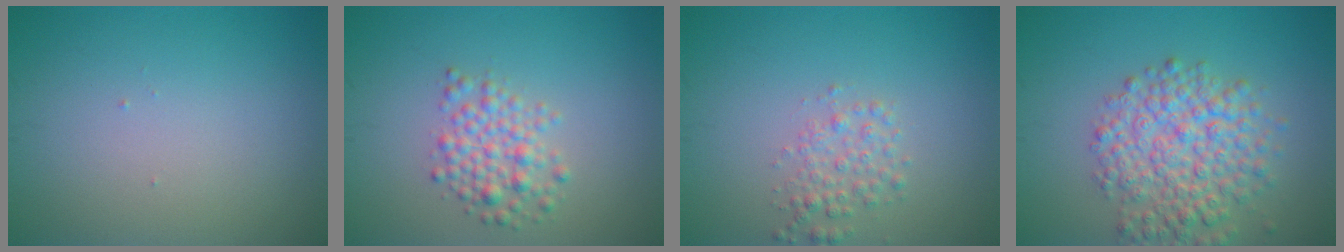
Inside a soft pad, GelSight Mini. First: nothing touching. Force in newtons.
{"total": 3.0, "press": 3.0, "slide": 0.2}
{"total": 2.1, "press": 2.1, "slide": 0.0}
{"total": 6.2, "press": 6.2, "slide": 0.2}